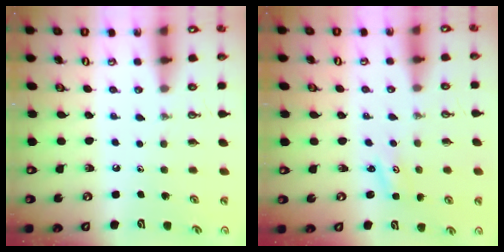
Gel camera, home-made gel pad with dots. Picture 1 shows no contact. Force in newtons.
{"total": 1.4, "press": 1.4, "slide": 0.2}